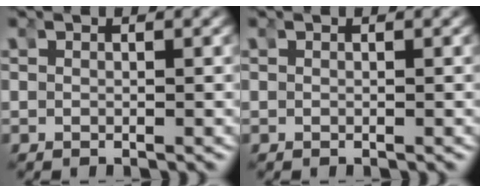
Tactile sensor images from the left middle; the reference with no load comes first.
{"total": 0.0}